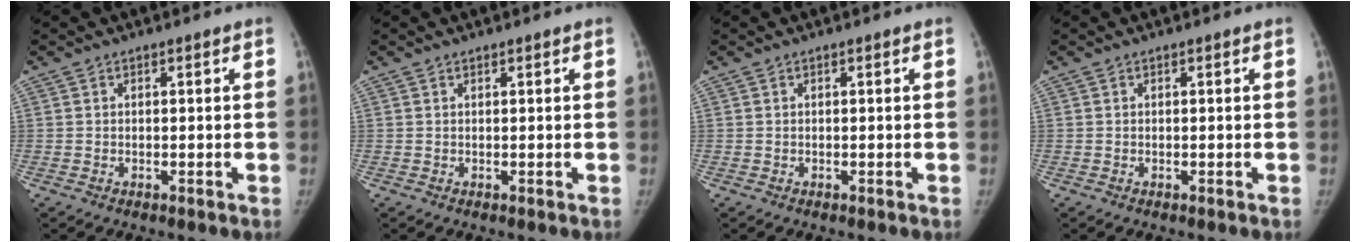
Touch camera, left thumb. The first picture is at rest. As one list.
[{"total": 0.0}, {"total": 0.0}, {"total": 0.0}]